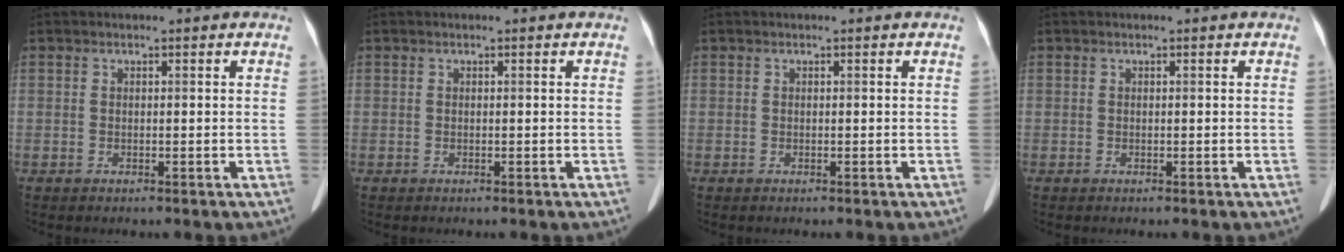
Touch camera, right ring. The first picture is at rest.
{"total": 0.0}
{"total": 0.0}
{"total": 0.0}